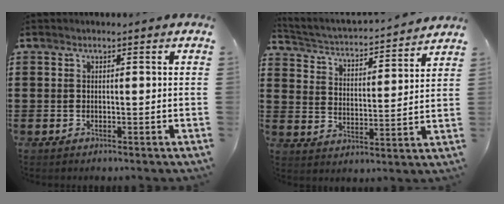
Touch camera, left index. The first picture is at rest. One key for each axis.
{"total": 2.6, "fx": 2.5, "fy": 0.1, "fz": 0.5, "tx": -0.030, "ty": -0.027, "tz": 0.031}